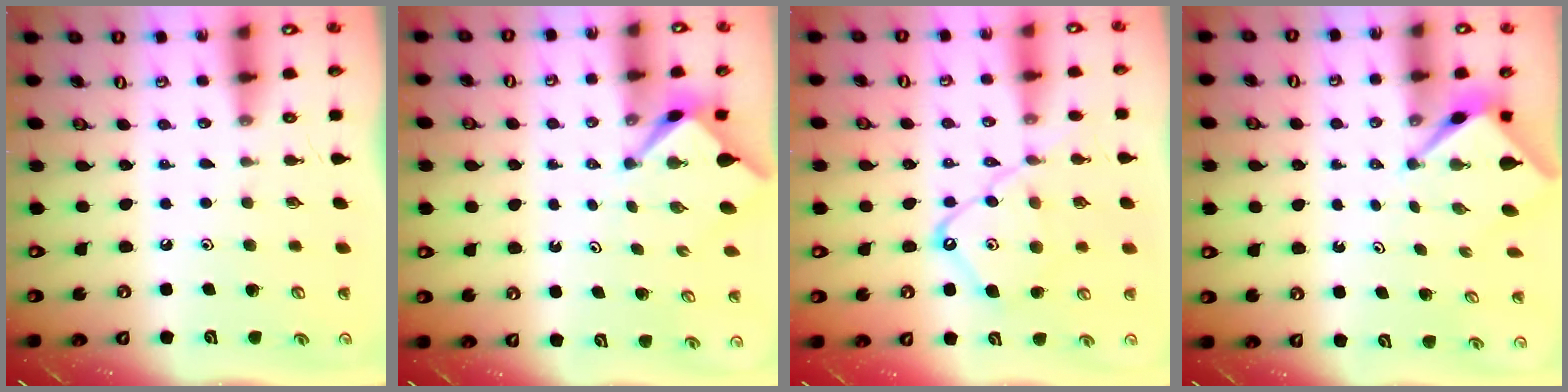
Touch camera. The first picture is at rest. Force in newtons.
{"total": 2.8, "press": 2.8, "slide": 0.3}
{"total": 12.8, "press": 12.7, "slide": 1.2}
{"total": 2.6, "press": 2.6, "slide": 0.2}